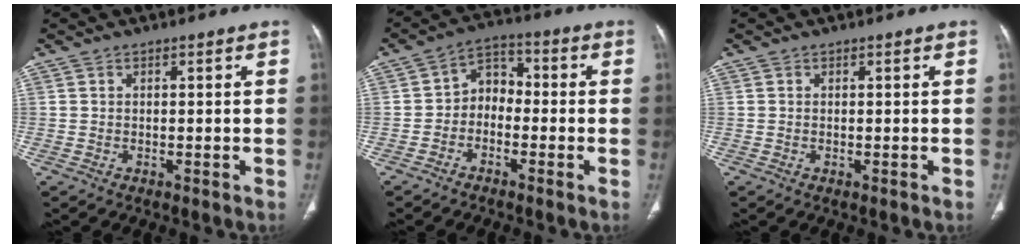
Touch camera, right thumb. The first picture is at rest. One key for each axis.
{"total": 5.9, "fx": -1.7, "fy": 4.6, "fz": 3.3, "tx": -0.030, "ty": 0.033, "tz": -0.047}
{"total": 0.0}